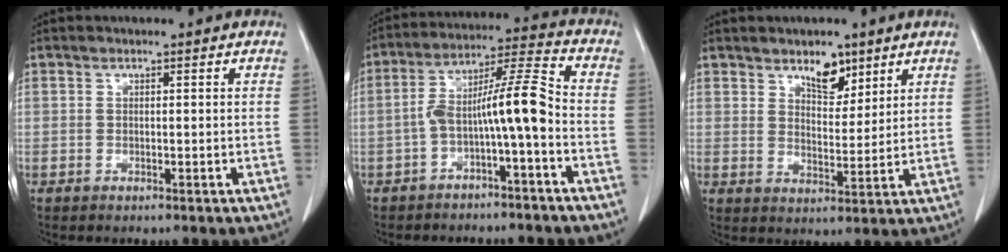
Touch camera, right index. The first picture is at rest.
{"total": 9.8, "force": [-2.9, 0.6, 9.3], "torque": [-0.164, 0.037, -0.052]}
{"total": 5.3, "force": [3.7, 2.5, 2.9], "torque": [-0.041, -0.004, 0.065]}